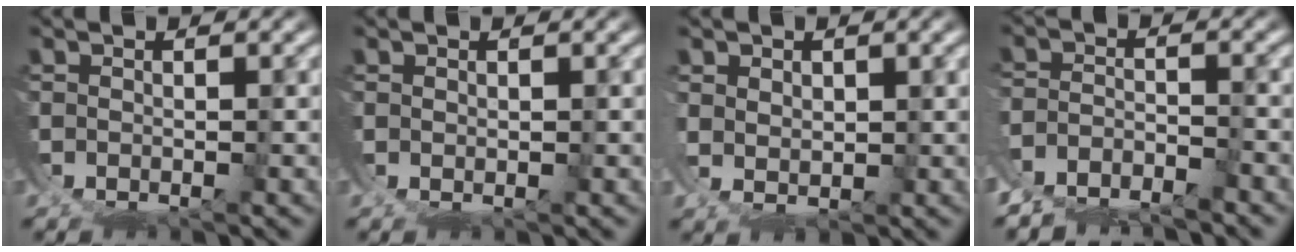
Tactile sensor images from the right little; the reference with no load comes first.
{"total": 0.6, "force": [0.5, 0.1, 0.2], "torque": [-0.011, -0.006, 0.015]}
{"total": 2.6, "force": [1.4, 1.1, 1.8], "torque": [-0.043, -0.014, 0.039]}
{"total": 5.3, "force": [-4.2, 2.6, 2.0], "torque": [-0.026, -0.007, -0.073]}